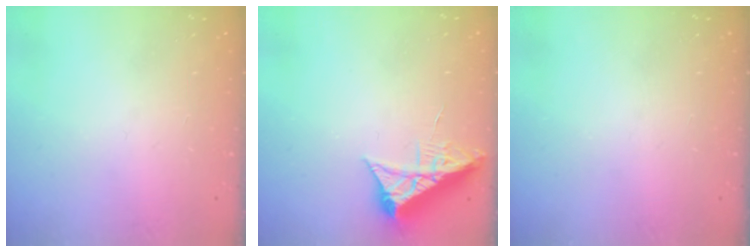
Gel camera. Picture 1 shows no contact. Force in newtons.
{"total": 7.1, "press": 7.1, "slide": 0.8}
{"total": 0.0}